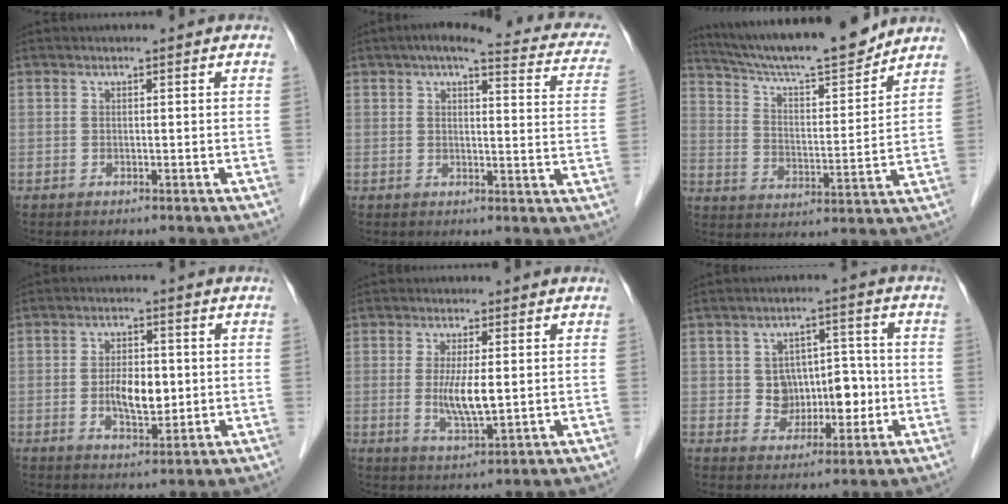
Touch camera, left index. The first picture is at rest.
{"total": 17.2, "force": [13.7, 4.2, 9.5], "torque": [-0.110, 0.019, 0.141]}
{"total": 17.2, "force": [15.5, 1.0, 7.2], "torque": [-0.125, 0.003, 0.251]}
{"total": 5.6, "force": [-0.4, 2.6, 5.0], "torque": [-0.092, -0.001, -0.004]}
{"total": 5.3, "force": [0.1, 1.0, 5.2], "torque": [-0.105, -0.012, 0.004]}
{"total": 6.8, "force": [-0.7, 5.5, 4.0], "torque": [-0.053, 0.025, -0.001]}